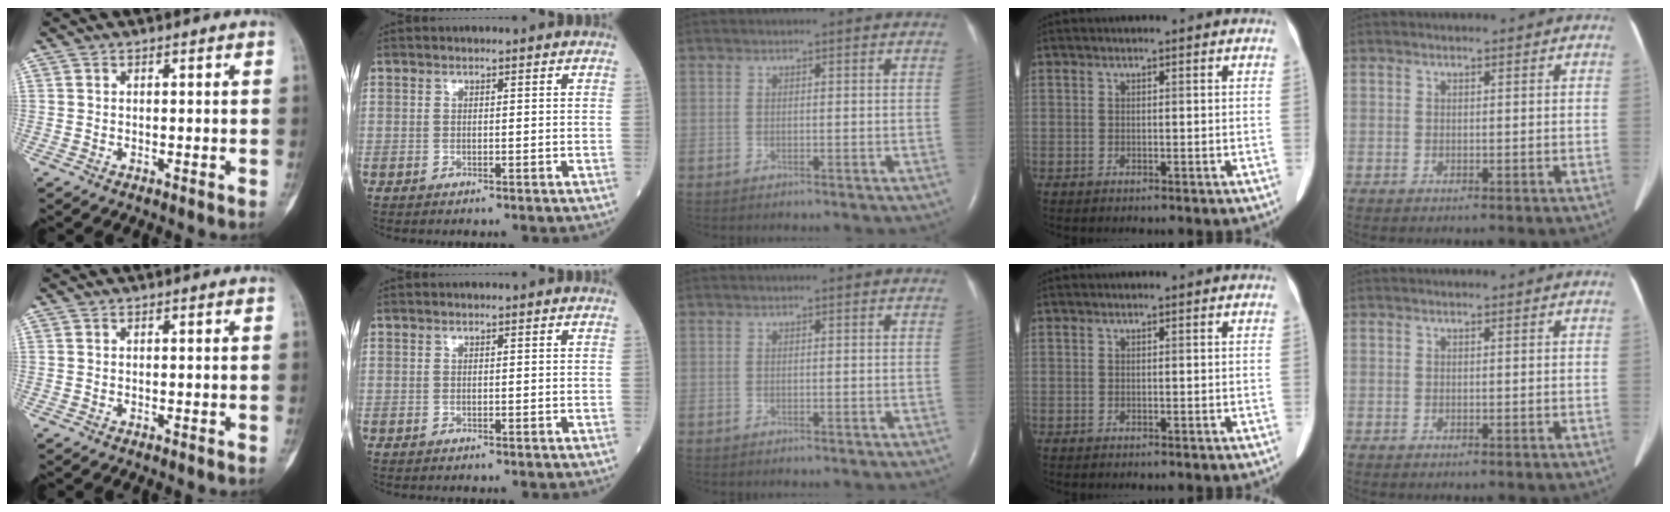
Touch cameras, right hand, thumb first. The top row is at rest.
{}